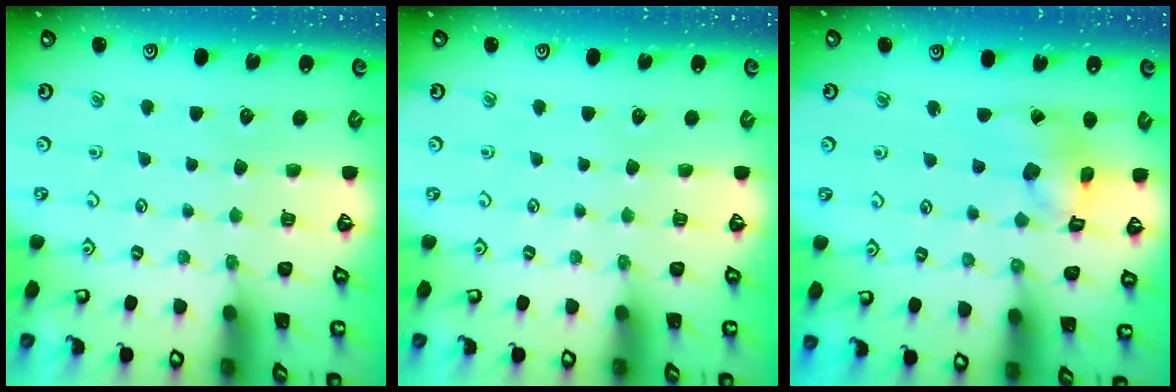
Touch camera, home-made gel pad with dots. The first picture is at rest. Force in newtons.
{"total": 0.0}
{"total": 9.3, "press": 9.3, "slide": 1.0}